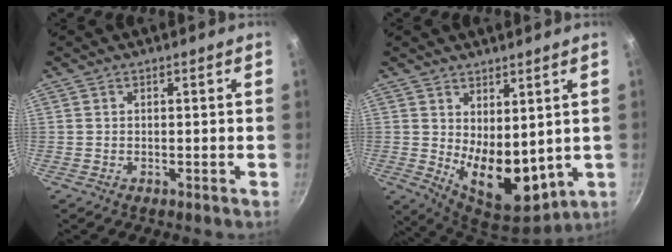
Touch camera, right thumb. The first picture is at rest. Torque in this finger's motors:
{"motor_torque": [-0.55, 1.67, 0.94, 0.02, 0.14]}